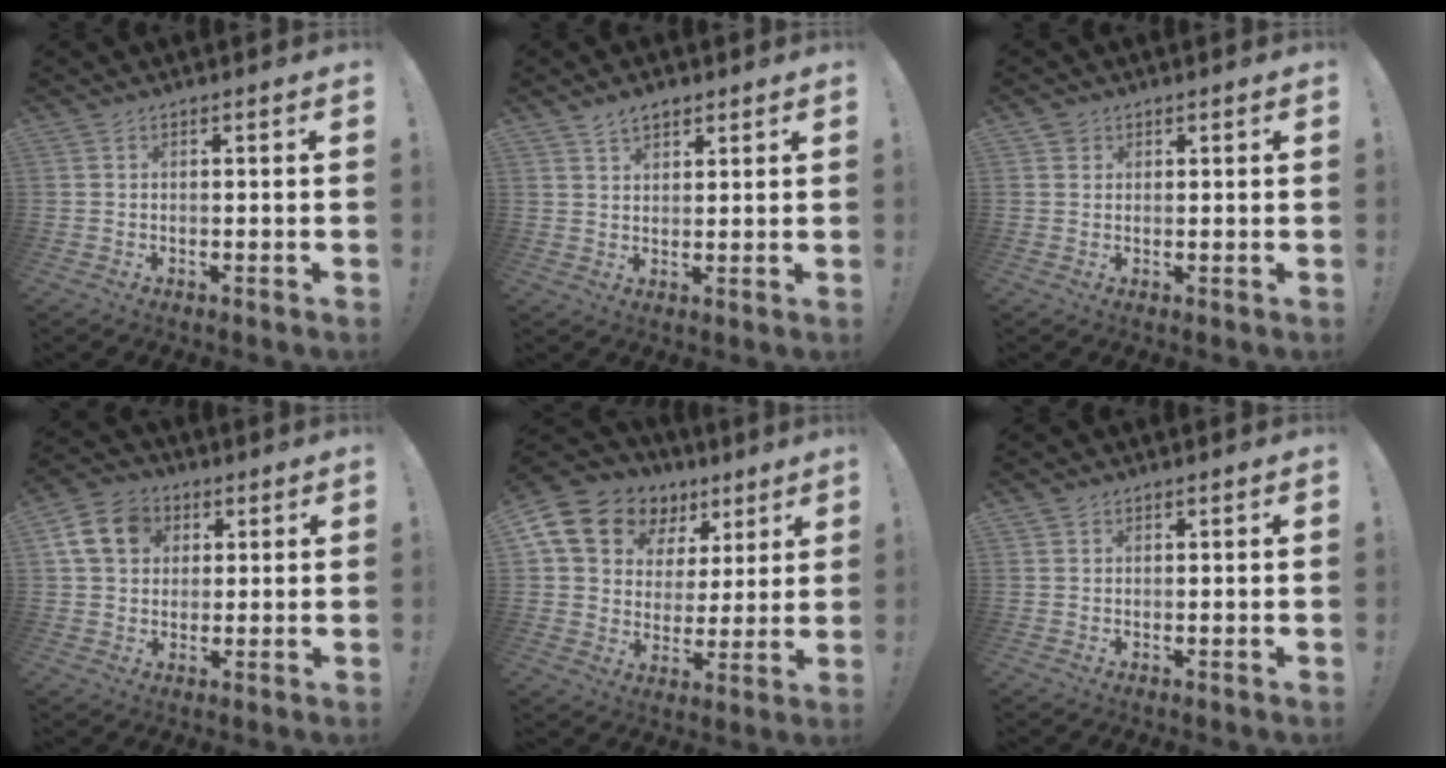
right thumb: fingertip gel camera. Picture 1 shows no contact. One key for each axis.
{"total": 4.4, "fx": 3.2, "fy": 2.4, "fz": 1.7, "tx": -0.020, "ty": -0.016, "tz": 0.058}
{"total": 1.6, "fx": 1.0, "fy": 1.2, "fz": 0.4, "tx": -0.004, "ty": -0.001, "tz": 0.019}
{"total": 12.9, "fx": 4.0, "fy": 10.6, "fz": 6.3, "tx": -0.104, "ty": -0.002, "tz": 0.084}
{"total": 15.1, "fx": 8.9, "fy": 10.5, "fz": 6.3, "tx": -0.104, "ty": -0.053, "tz": 0.175}
{"total": 0.9, "fx": 0.8, "fy": 0.5, "fz": 0.1, "tx": 0.005, "ty": -0.003, "tz": 0.013}